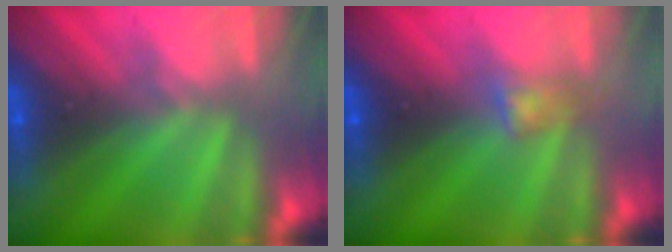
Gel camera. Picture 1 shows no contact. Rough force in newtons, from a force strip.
{"total": 3.2}